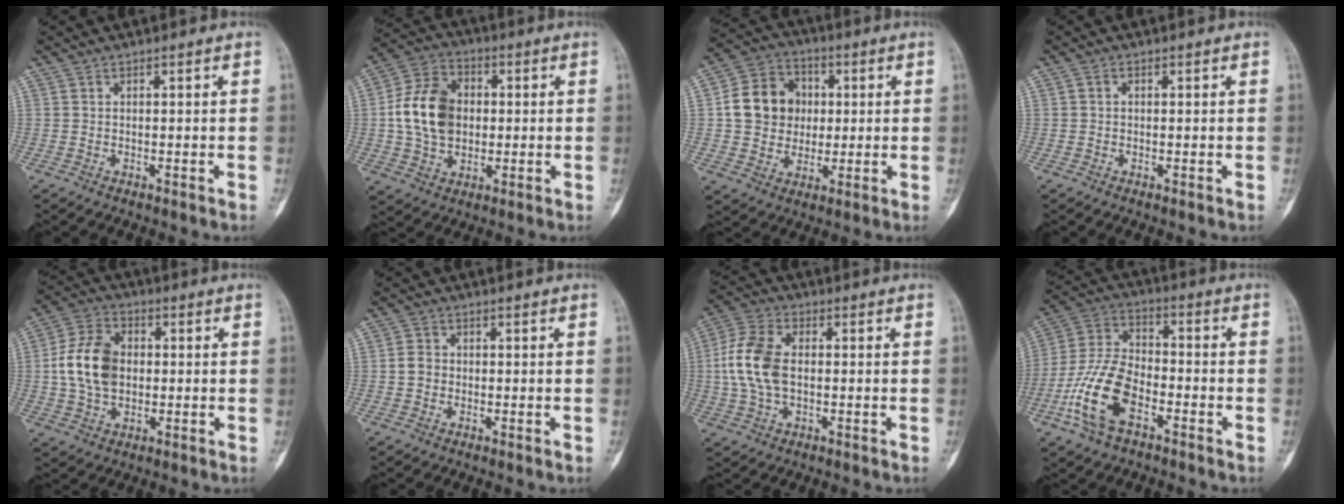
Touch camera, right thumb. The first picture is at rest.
{"total": 14.0, "force": [0.4, 10.3, 9.5], "torque": [-0.156, 0.019, 0.004]}
{"total": 12.5, "force": [1.2, 10.8, 6.2], "torque": [-0.081, 0.014, 0.018]}
{"total": 0.5, "force": [0.0, 0.3, 0.4], "torque": [-0.006, 0.001, -0.003]}
{"total": 12.3, "force": [0.2, 8.6, 8.7], "torque": [-0.152, 0.017, 0.000]}
{"total": 2.6, "force": [-0.3, 2.3, 1.2], "torque": [-0.012, 0.008, -0.009]}
{"total": 11.5, "force": [-0.1, 7.2, 9.0], "torque": [-0.191, 0.019, -0.004]}
{"total": 14.3, "force": [-6.1, 7.6, 10.5], "torque": [-0.219, 0.031, -0.121]}